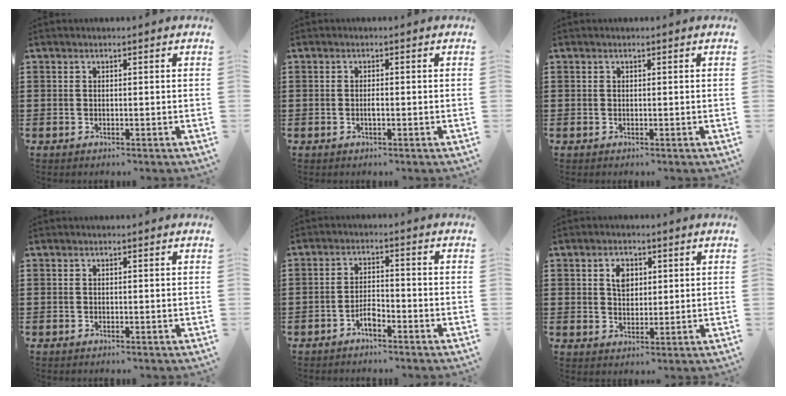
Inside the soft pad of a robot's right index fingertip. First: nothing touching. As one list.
[{"total": 1.0, "force": [-0.3, 0.3, 0.9], "torque": [-0.019, -0.002, -0.004]}, {"total": 0.0}, {"total": 0.0}, {"total": 3.1, "force": [-2.2, 1.1, 2.0], "torque": [-0.045, 0.005, -0.044]}, {"total": 3.4, "force": [1.2, 2.3, 2.1], "torque": [-0.043, 0.005, 0.019]}]